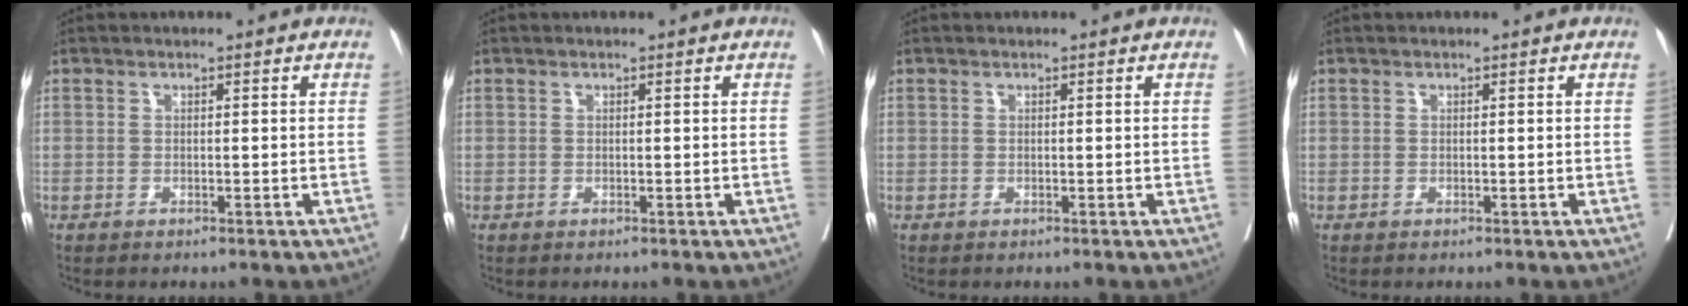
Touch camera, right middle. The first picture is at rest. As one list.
[{"total": 0.0}, {"total": 0.0}, {"total": 0.0}]